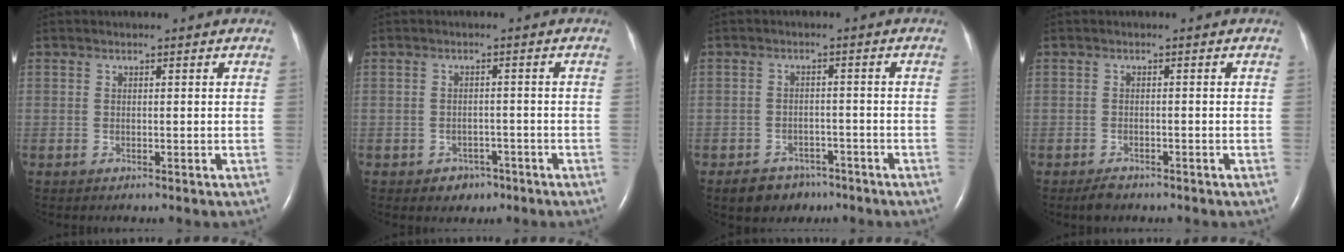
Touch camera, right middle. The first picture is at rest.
{"total": 2.8, "force": [-1.7, 2.2, 0.7], "torque": [-0.008, 0.009, -0.016]}
{"total": 5.3, "force": [-3.8, 3.4, 1.2], "torque": [-0.022, 0.006, -0.053]}
{"total": 2.0, "force": [-1.6, 0.9, 0.8], "torque": [-0.023, -0.002, -0.022]}